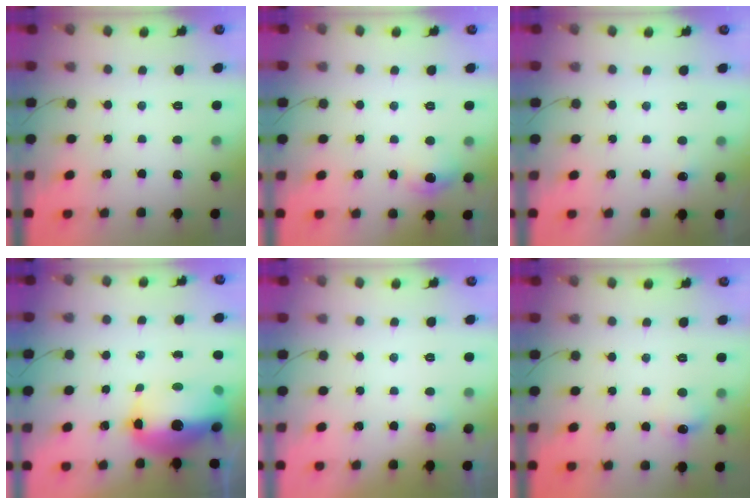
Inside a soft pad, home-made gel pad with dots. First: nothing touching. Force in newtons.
{"total": 6.1, "press": 5.8, "slide": 1.9}
{"total": 3.4, "press": 3.3, "slide": 1.0}
{"total": 14.6, "press": 13.5, "slide": 5.6}
{"total": 4.8, "press": 4.7, "slide": 1.1}
{"total": 7.4, "press": 7.3, "slide": 1.3}